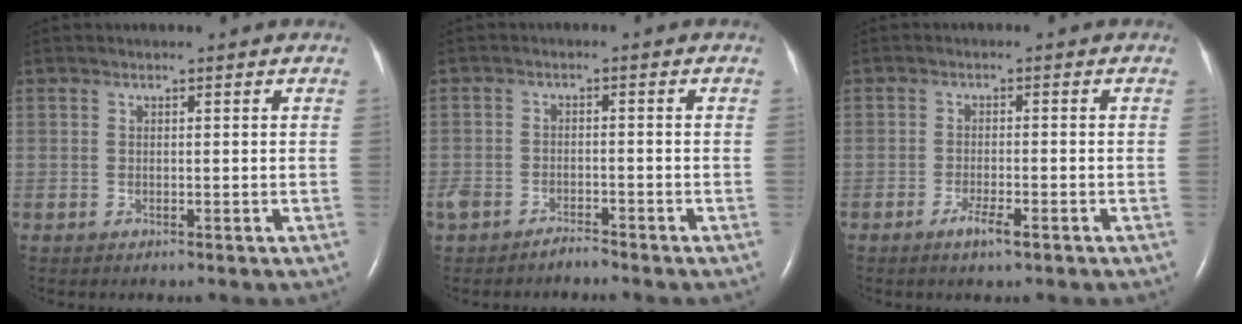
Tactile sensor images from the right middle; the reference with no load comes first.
{"total": 2.6, "force": [-2.4, 0.9, 0.7], "torque": [-0.015, 0.001, -0.041]}
{"total": 2.8, "force": [-1.7, 0.3, 2.1], "torque": [-0.043, -0.003, -0.030]}